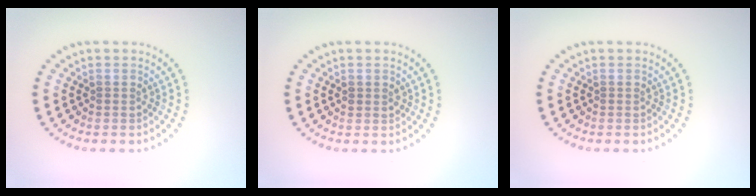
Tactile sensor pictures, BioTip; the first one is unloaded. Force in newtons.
{"total": 0.9, "press": 0.8, "slide": 0.3}
{"total": 0.0}